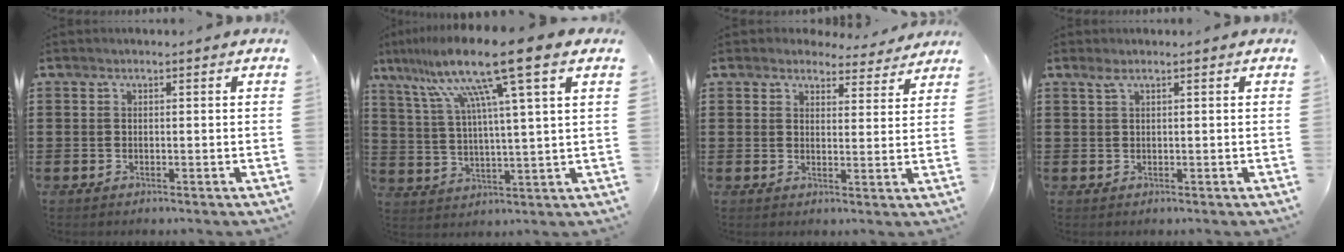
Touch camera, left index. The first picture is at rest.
{"total": 13.7, "force": [8.6, -0.4, 10.6], "torque": [-0.237, -0.022, 0.134]}
{"total": 4.2, "force": [4.0, 0.9, 0.9], "torque": [-0.022, -0.015, 0.074]}
{"total": 1.0, "force": [0.5, 0.1, 0.9], "torque": [-0.017, 0.002, 0.010]}